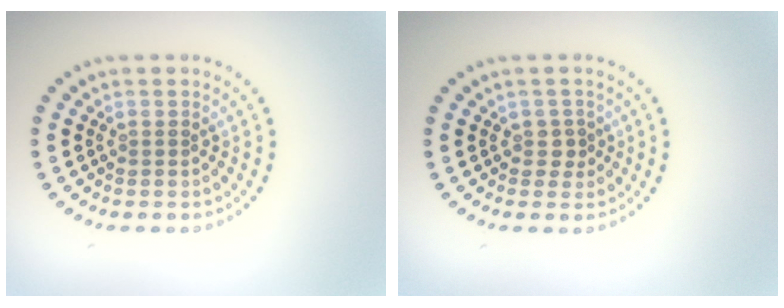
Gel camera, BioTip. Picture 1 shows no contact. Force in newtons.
{"total": 1.0, "press": 0.9, "slide": 0.4}